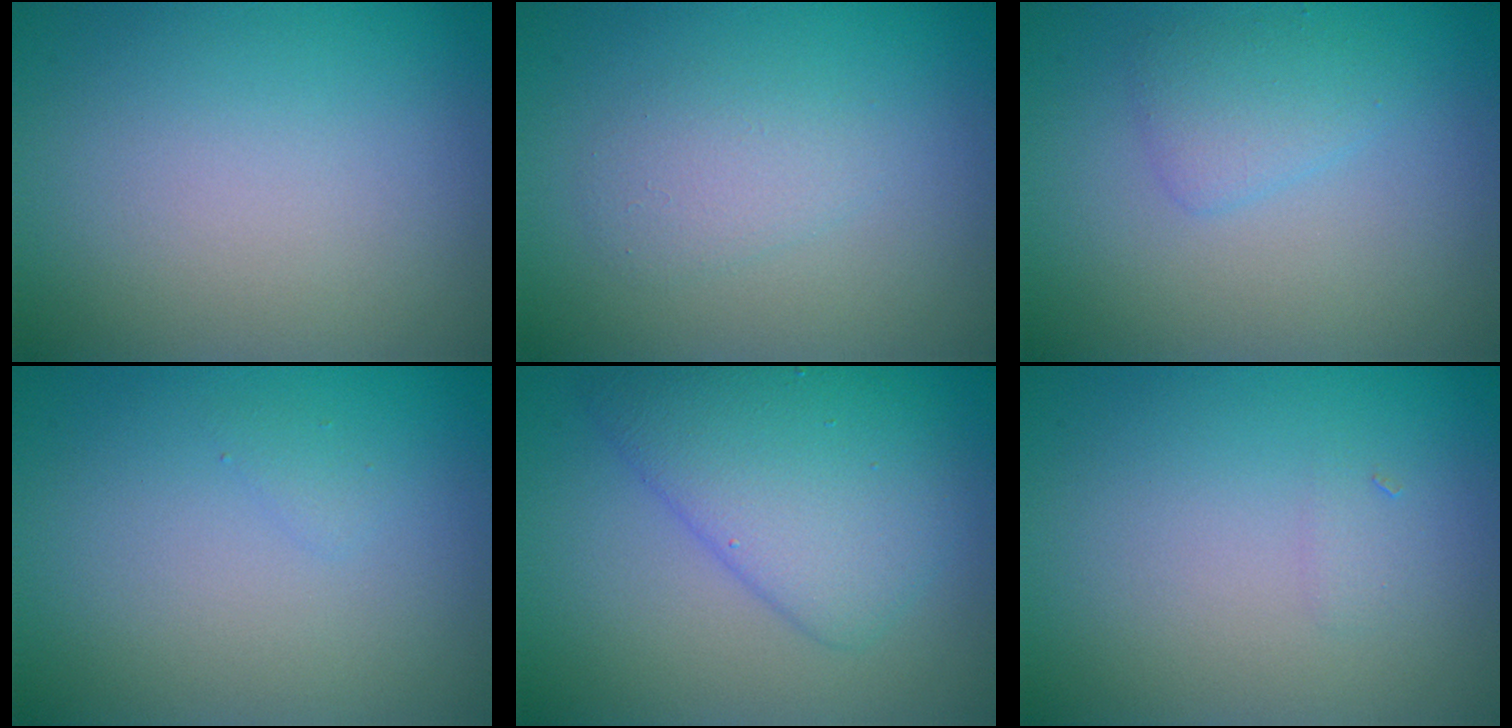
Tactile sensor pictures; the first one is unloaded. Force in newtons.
{"total": 1.8, "press": 1.8, "slide": 0.1}
{"total": 1.8, "press": 1.8, "slide": 0.1}
{"total": 0.5, "press": 0.5, "slide": 0.1}
{"total": 5.5, "press": 5.5, "slide": 0.2}
{"total": 0.6, "press": 0.6, "slide": 0.0}